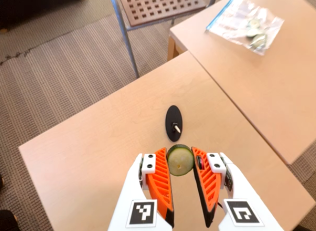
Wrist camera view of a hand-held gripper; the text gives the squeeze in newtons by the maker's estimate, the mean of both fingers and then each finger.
{"total": 11.0, "left": 11.2, "right": 10.7}